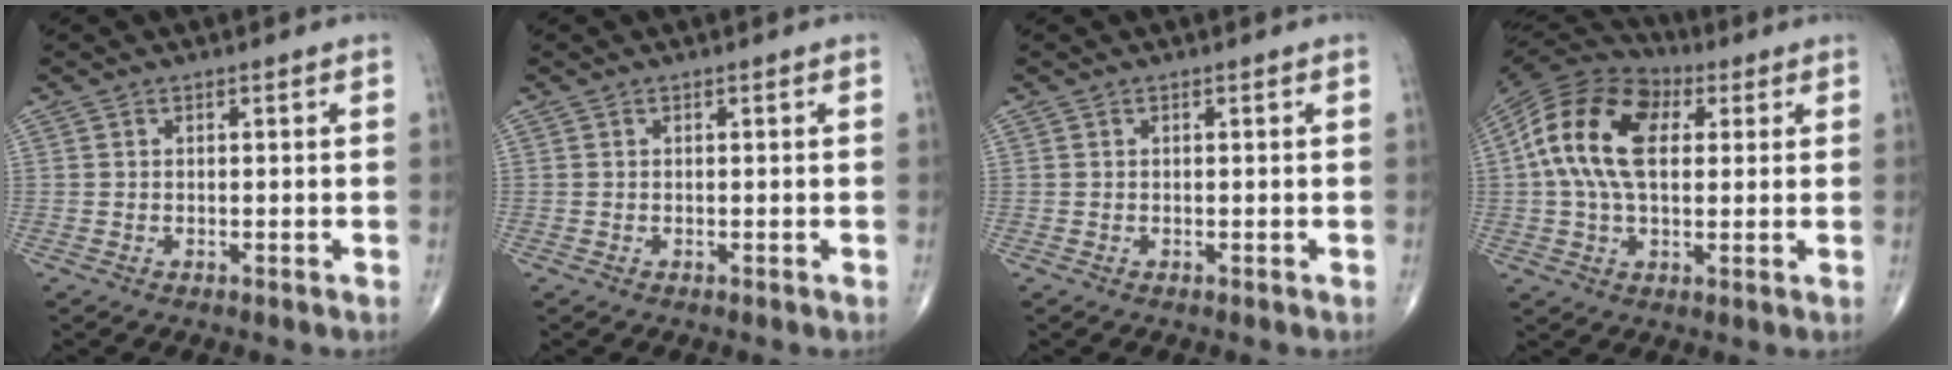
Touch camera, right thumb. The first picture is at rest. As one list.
[{"total": 0.0}, {"total": 0.0}, {"total": 16.9, "force": [3.2, 10.1, 13.2], "torque": [-0.250, 0.022, 0.048]}]